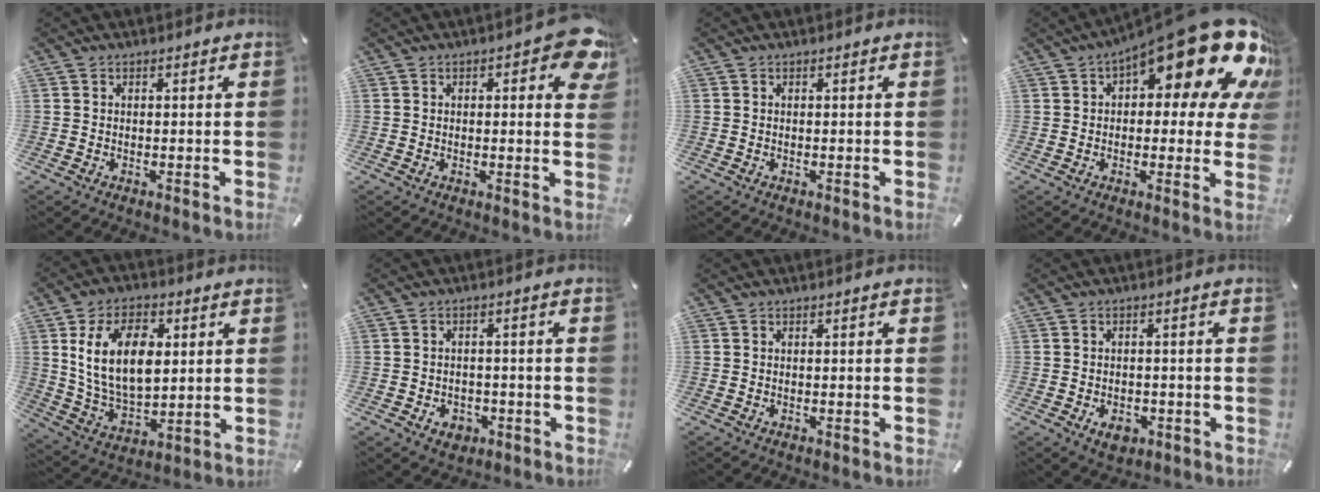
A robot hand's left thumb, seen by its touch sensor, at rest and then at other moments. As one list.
[{"total": 7.6, "force": [2.6, 3.2, 6.4], "torque": [-0.074, -0.011, 0.039]}, {"total": 0.0}, {"total": 21.6, "force": [11.1, 8.2, 16.7], "torque": [-0.228, -0.075, 0.180]}, {"total": 15.6, "force": [4.1, 10.0, 11.2], "torque": [-0.231, 0.004, 0.070]}, {"total": 4.4, "force": [-1.8, 3.6, 1.9], "torque": [-0.029, 0.004, -0.034]}, {"total": 0.0}, {"total": 4.7, "force": [-1.8, 3.3, 2.8], "torque": [-0.050, 0.002, -0.034]}]